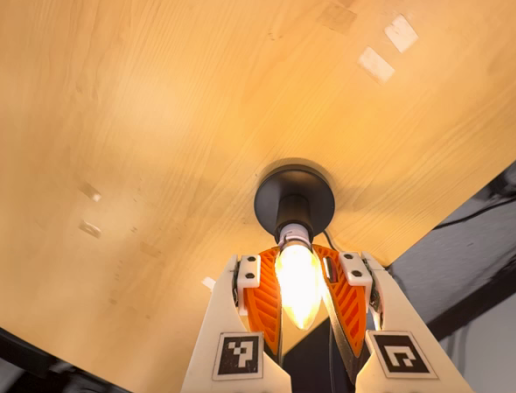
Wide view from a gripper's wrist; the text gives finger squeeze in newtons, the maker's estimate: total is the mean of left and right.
{"total": 25.2, "left": 23.9, "right": 26.4}